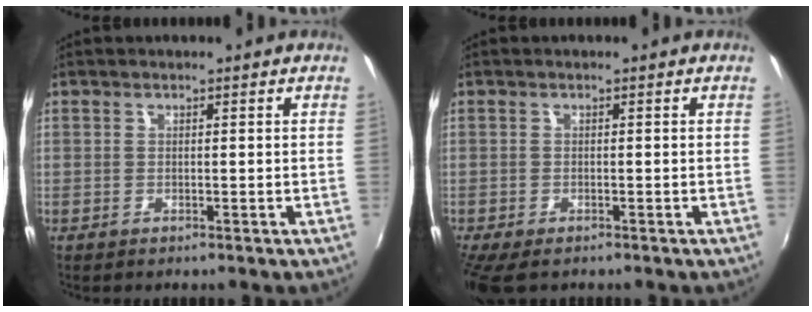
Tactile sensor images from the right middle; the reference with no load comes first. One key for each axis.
{"total": 5.3, "fx": -3.8, "fy": 2.0, "fz": 3.2, "tx": -0.073, "ty": -0.029, "tz": -0.065}